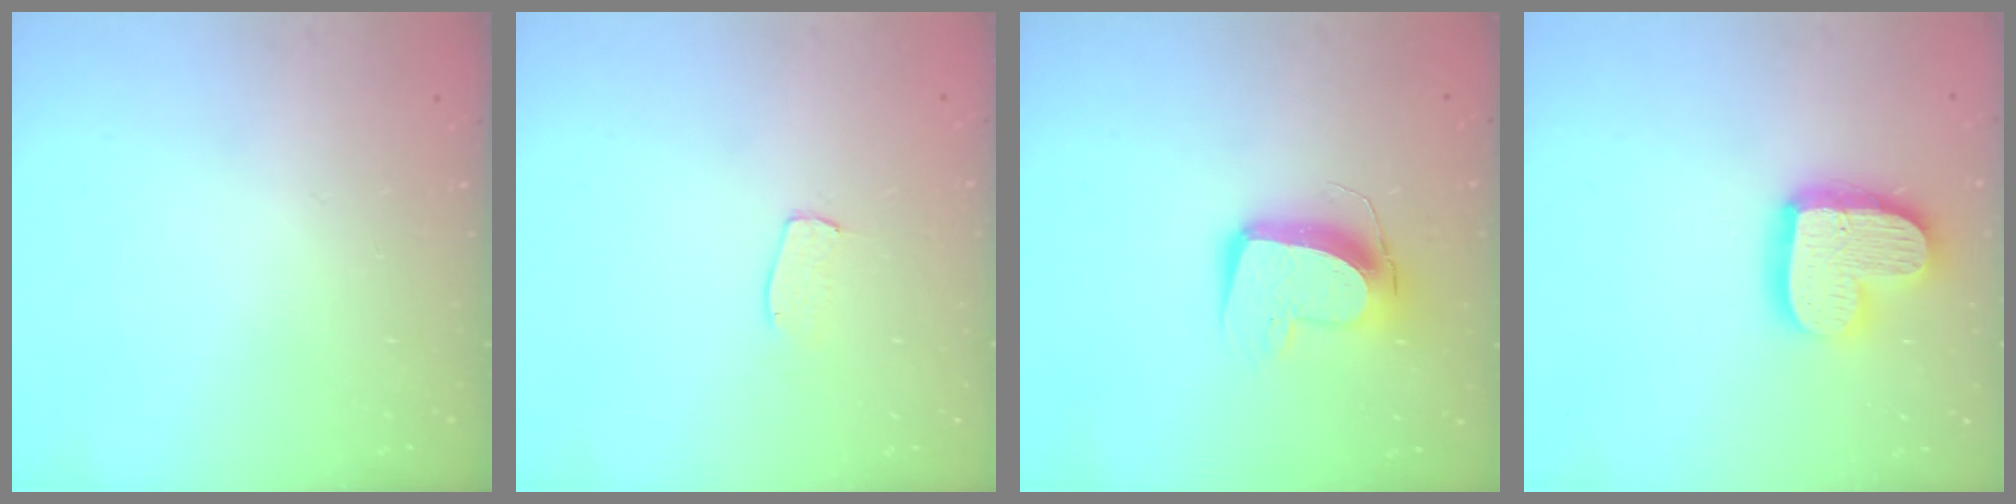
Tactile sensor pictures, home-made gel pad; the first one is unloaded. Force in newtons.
{"total": 3.3, "press": 3.3, "slide": 0.2}
{"total": 11.8, "press": 11.7, "slide": 1.1}
{"total": 17.0, "press": 17.0, "slide": 1.4}